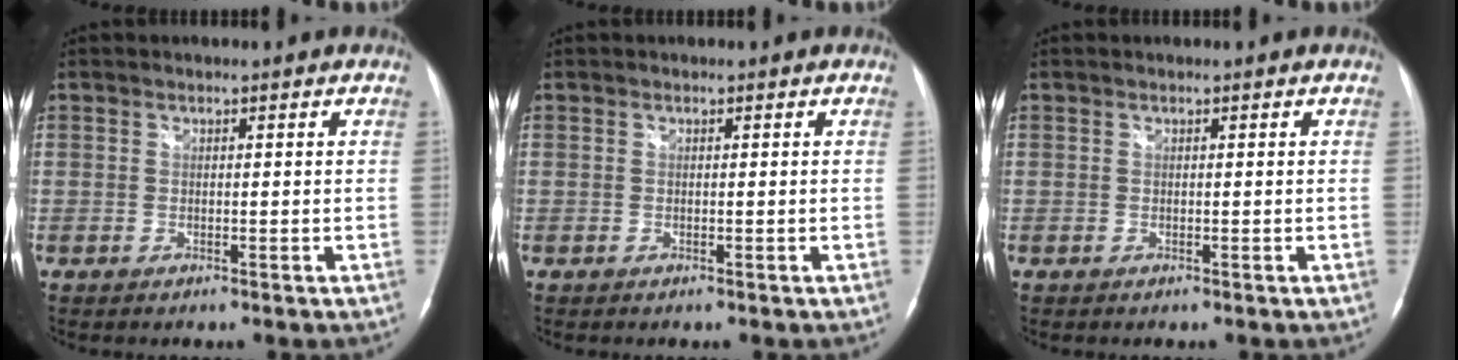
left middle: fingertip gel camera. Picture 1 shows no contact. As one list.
[{"total": 0.0}, {"total": 0.0}]